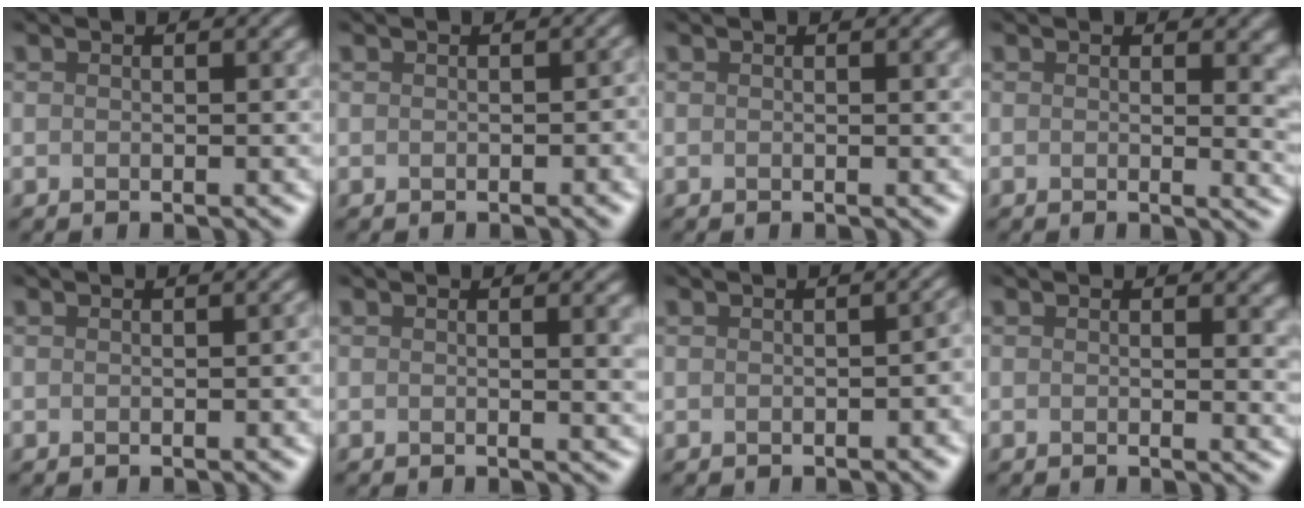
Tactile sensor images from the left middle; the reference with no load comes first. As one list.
[{"total": 0.8, "force": [-0.4, 0.3, 0.6], "torque": [-0.008, 0.002, -0.005]}, {"total": 0.0}, {"total": 4.0, "force": [0.5, 1.8, 3.5], "torque": [-0.030, 0.003, 0.002]}, {"total": 1.2, "force": [-0.4, 0.5, 1.0], "torque": [-0.008, 0.009, -0.009]}, {"total": 2.6, "force": [0.6, 1.2, 2.3], "torque": [-0.016, 0.003, -0.001]}, {"total": 2.3, "force": [-1.0, 0.9, 1.8], "torque": [-0.016, 0.000, -0.010]}, {"total": 1.4, "force": [0.5, 0.5, 1.2], "torque": [-0.015, -0.004, 0.004]}]